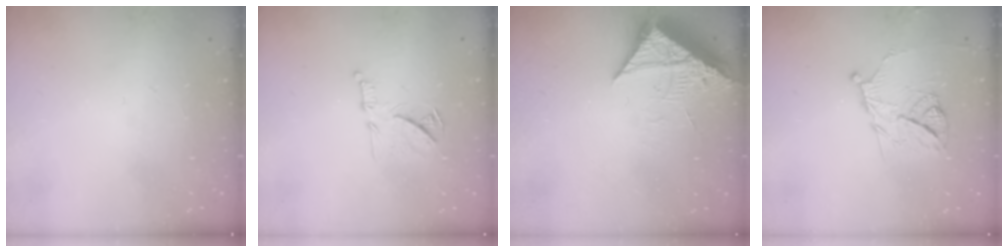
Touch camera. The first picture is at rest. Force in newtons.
{"total": 11.8, "press": 11.8, "slide": 0.7}
{"total": 9.7, "press": 9.7, "slide": 1.0}
{"total": 11.4, "press": 11.3, "slide": 0.7}